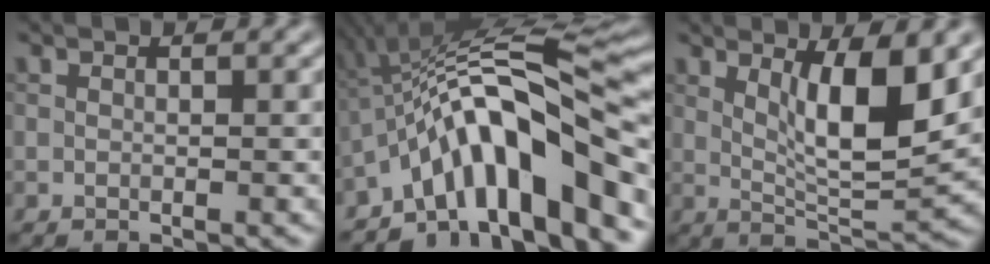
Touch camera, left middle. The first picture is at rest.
{"total": 12.8, "force": [-5.3, 3.6, 11.1], "torque": [-0.152, 0.025, -0.091]}
{"total": 6.8, "force": [2.0, 1.7, 6.2], "torque": [-0.105, -0.011, 0.038]}